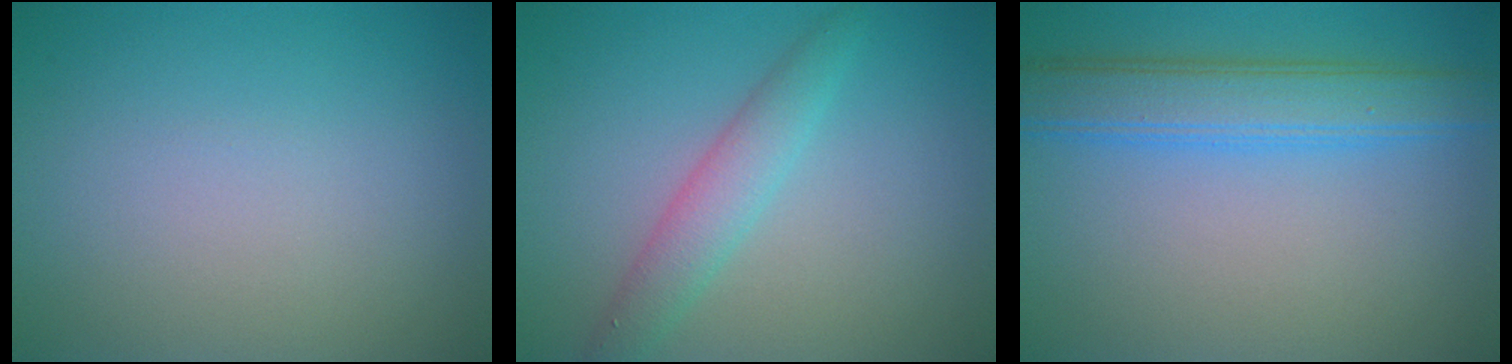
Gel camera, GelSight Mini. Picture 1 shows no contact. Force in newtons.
{"total": 2.8, "press": 2.8, "slide": 0.0}
{"total": 4.9, "press": 4.9, "slide": 0.1}